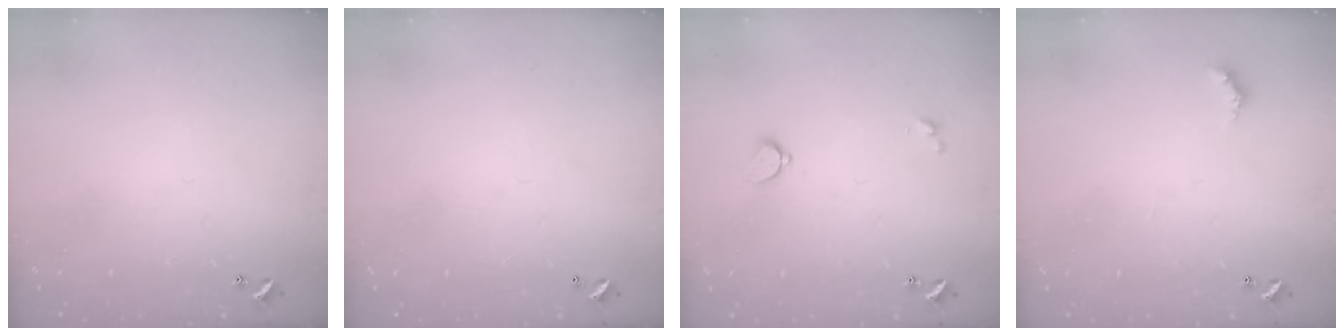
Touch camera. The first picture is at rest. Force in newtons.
{"total": 2.9, "press": 2.9, "slide": 0.1}
{"total": 1.7, "press": 1.6, "slide": 0.5}
{"total": 3.4, "press": 3.3, "slide": 0.6}